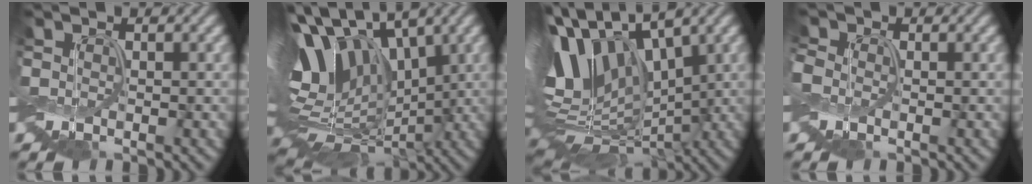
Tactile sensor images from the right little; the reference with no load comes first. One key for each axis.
{"total": 12.6, "fx": 2.2, "fy": 8.3, "fz": 9.3, "tx": -0.193, "ty": 0.008, "tz": 0.044}
{"total": 11.2, "fx": 1.6, "fy": 6.9, "fz": 8.7, "tx": -0.188, "ty": 0.009, "tz": 0.021}
{"total": 1.3, "fx": -0.5, "fy": 1.1, "fz": 0.6, "tx": -0.021, "ty": 0.005, "tz": -0.012}